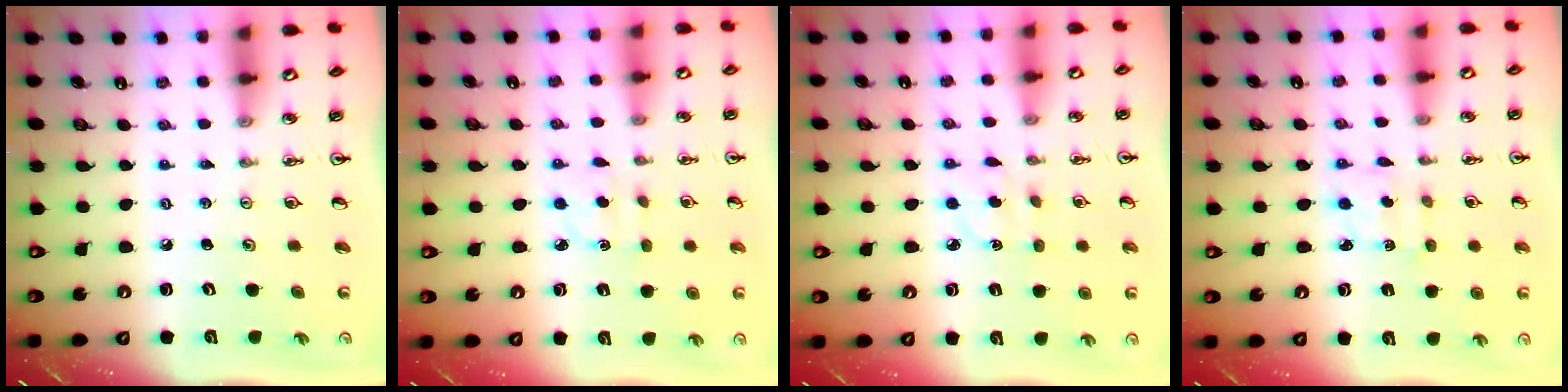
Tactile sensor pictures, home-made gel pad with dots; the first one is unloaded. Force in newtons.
{"total": 2.7, "press": 2.6, "slide": 0.4}
{"total": 3.4, "press": 3.3, "slide": 0.7}
{"total": 2.4, "press": 2.3, "slide": 0.6}